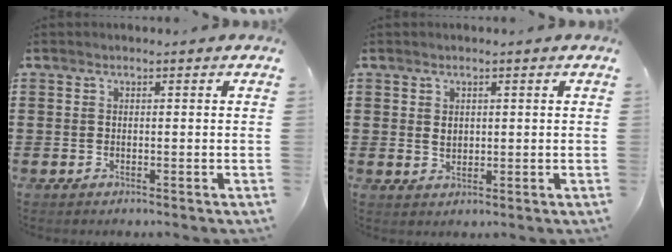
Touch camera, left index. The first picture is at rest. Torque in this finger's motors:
{"motor_torque": [0.52, 0.47, 0.28, 0.04]}